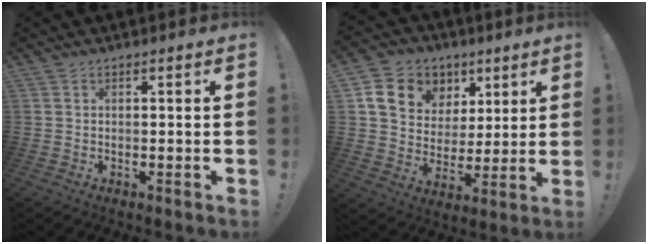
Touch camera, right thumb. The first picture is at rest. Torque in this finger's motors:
{"motor_torque": [0.95, 1.93, 0.26, -0.07, 0.00]}